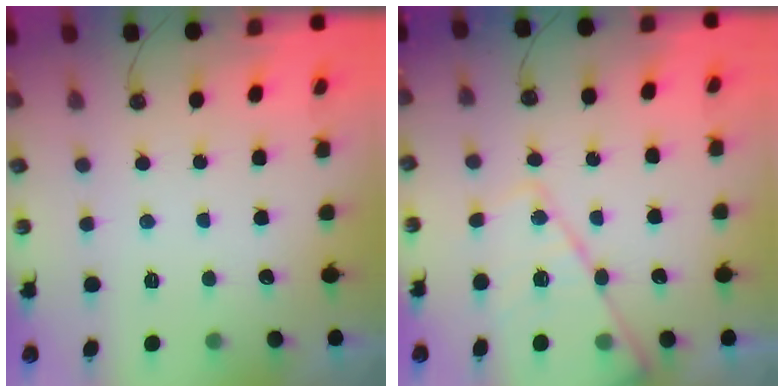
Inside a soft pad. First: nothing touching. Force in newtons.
{"total": 16.9, "press": 16.8, "slide": 1.6}